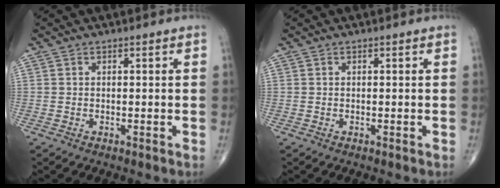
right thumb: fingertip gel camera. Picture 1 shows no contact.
{"total": 0.0}